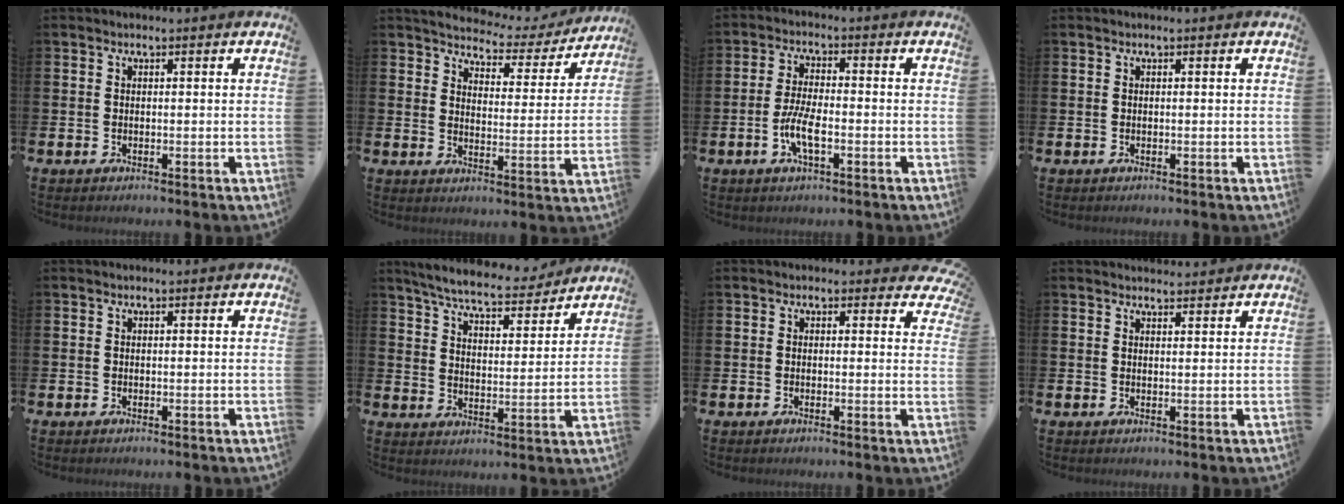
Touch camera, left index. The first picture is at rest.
{"total": 4.2, "force": [4.0, 1.2, 0.5], "torque": [-0.027, -0.038, 0.060]}
{"total": 4.7, "force": [-1.5, 1.4, 4.3], "torque": [-0.095, 0.001, -0.031]}
{"total": 0.0}
{"total": 0.0}
{"total": 7.1, "force": [6.7, 1.0, 2.0], "torque": [-0.059, -0.045, 0.115]}
{"total": 1.2, "force": [0.7, 0.9, 0.2], "torque": [-0.002, 0.004, 0.009]}
{"total": 1.9, "force": [1.9, 0.3, 0.0], "torque": [0.009, -0.013, 0.033]}